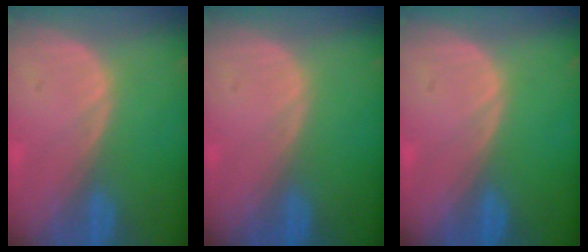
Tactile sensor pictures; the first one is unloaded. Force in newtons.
{"total": 0.0}
{"total": 0.0}